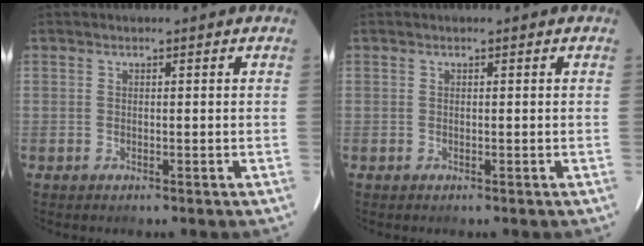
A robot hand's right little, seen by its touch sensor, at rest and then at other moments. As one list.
[{"total": 0.0}]